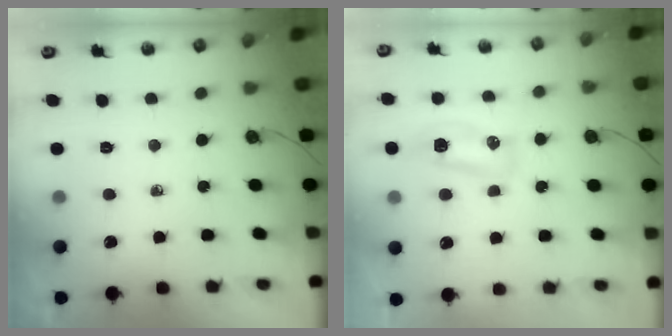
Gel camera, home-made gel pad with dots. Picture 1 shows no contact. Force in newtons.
{"total": 12.0, "press": 8.6, "slide": 8.3}